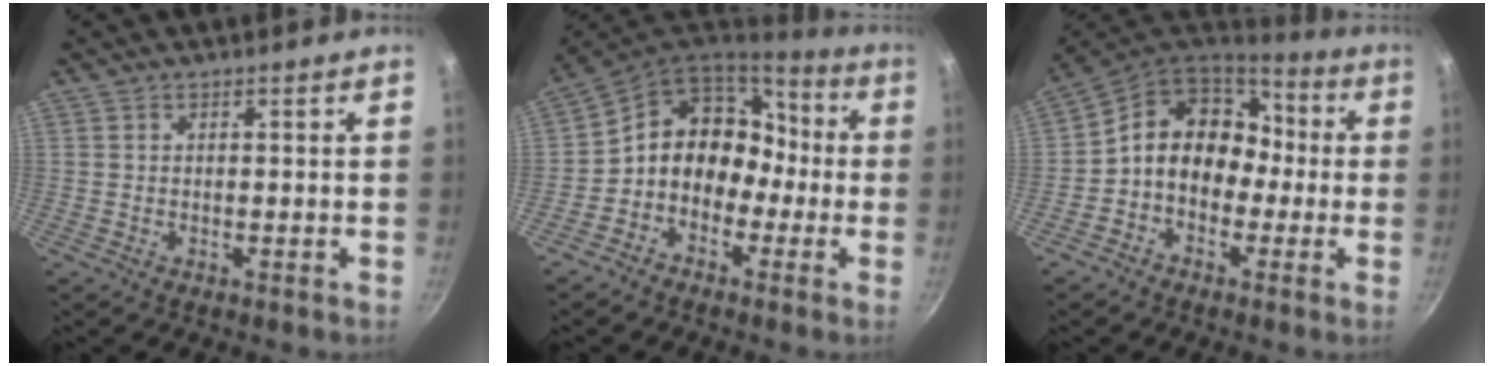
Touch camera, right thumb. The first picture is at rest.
{"total": 13.5, "force": [-2.5, 10.8, 7.8], "torque": [-0.078, 0.070, -0.057]}
{"total": 14.0, "force": [-1.5, 10.9, 8.7], "torque": [-0.101, 0.054, -0.040]}